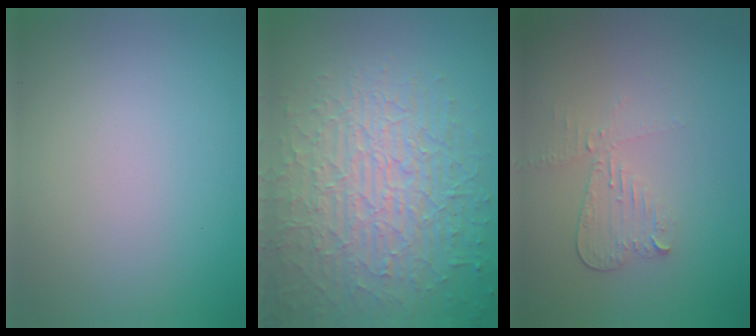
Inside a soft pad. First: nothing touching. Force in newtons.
{"total": 9.1, "press": 6.3, "slide": 6.6}
{"total": 2.0, "press": 1.9, "slide": 0.7}